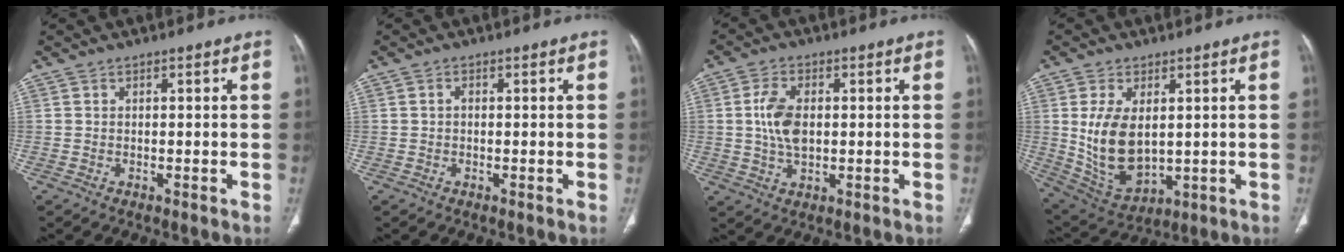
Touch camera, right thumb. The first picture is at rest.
{"total": 0.8, "force": [0.0, 0.6, 0.5], "torque": [-0.008, 0.002, -0.003]}
{"total": 7.1, "force": [0.6, 4.1, 5.8], "torque": [-0.114, 0.000, 0.012]}
{"total": 12.5, "force": [1.4, 7.3, 10.1], "torque": [-0.179, -0.016, 0.049]}